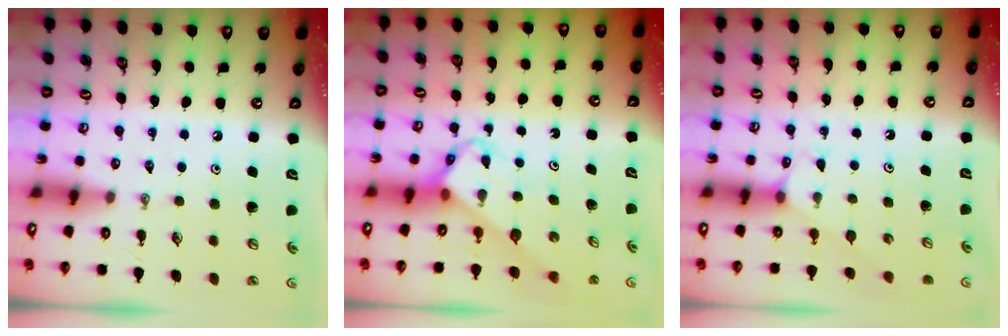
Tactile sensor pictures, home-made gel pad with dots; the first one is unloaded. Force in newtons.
{"total": 3.6, "press": 3.6, "slide": 0.1}
{"total": 4.5, "press": 4.4, "slide": 0.5}